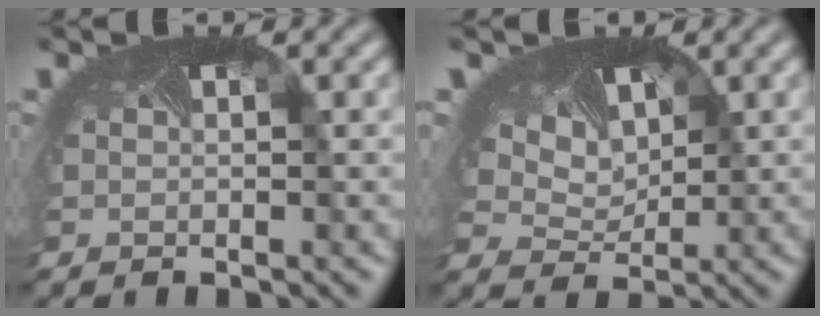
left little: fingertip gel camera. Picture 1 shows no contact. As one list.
[{"total": 6.5, "force": [3.8, 4.1, 3.2], "torque": [-0.083, 0.011, 0.060]}]